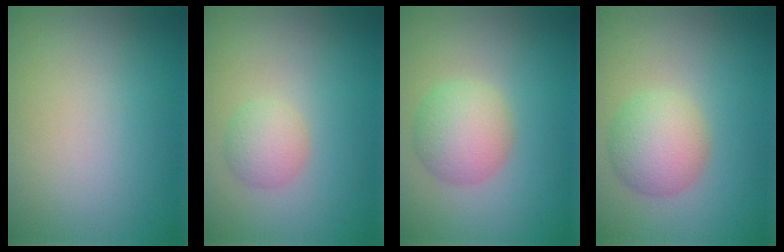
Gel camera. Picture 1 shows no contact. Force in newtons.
{"total": 2.3, "press": 2.3, "slide": 0.0}
{"total": 4.1, "press": 4.1, "slide": 0.2}
{"total": 4.1, "press": 4.1, "slide": 0.1}